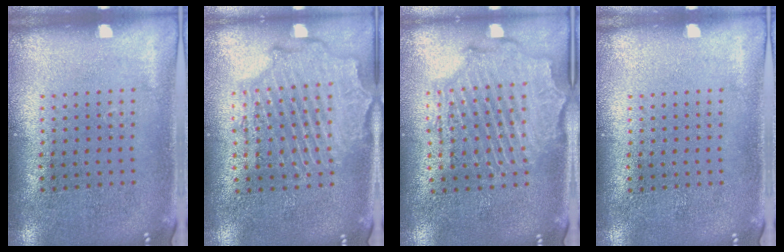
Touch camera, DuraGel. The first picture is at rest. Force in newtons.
{"total": 2.1, "press": 2.0, "slide": 0.4}
{"total": 2.1, "press": 2.0, "slide": 0.6}
{"total": 0.0}